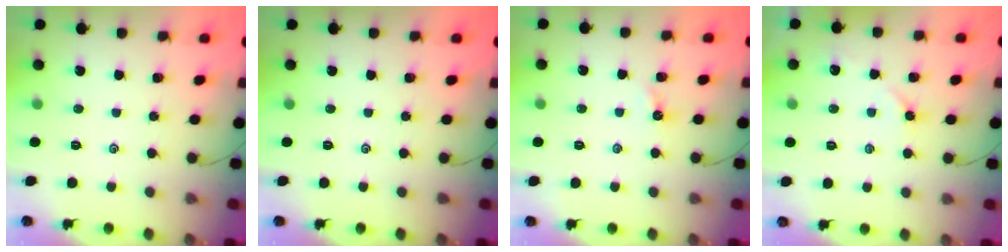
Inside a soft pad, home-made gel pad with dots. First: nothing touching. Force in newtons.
{"total": 0.0}
{"total": 2.4, "press": 2.4, "slide": 0.3}
{"total": 4.7, "press": 4.6, "slide": 0.5}